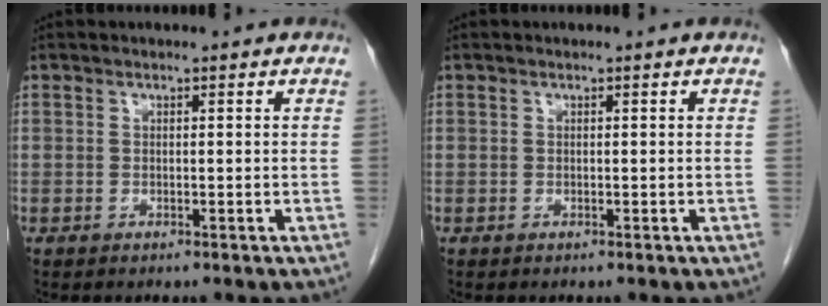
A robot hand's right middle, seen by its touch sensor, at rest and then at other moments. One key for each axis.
{"total": 0.0}